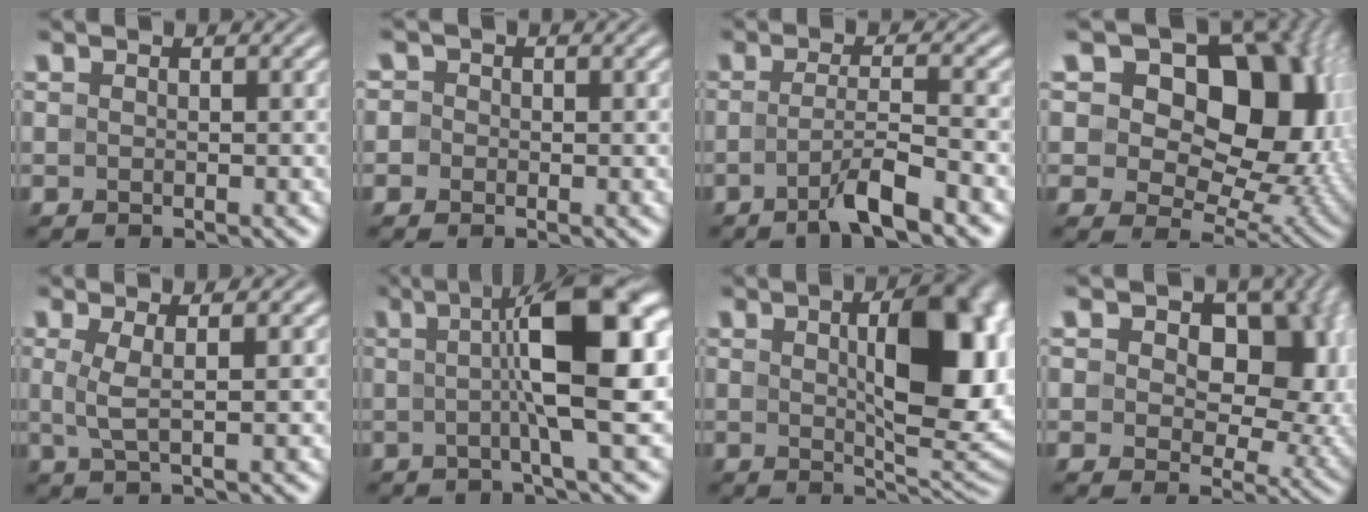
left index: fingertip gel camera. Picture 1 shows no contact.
{"total": 1.7, "force": [0.3, 1.6, 0.6], "torque": [0.003, 0.008, -0.016]}
{"total": 4.2, "force": [-2.1, 0.6, 3.6], "torque": [-0.061, 0.006, -0.049]}
{"total": 17.9, "force": [6.4, 11.4, 12.3], "torque": [-0.158, 0.043, 0.093]}
{"total": 2.5, "force": [0.4, 0.6, 2.4], "torque": [-0.049, -0.001, 0.007]}
{"total": 11.1, "force": [1.0, 2.4, 10.7], "torque": [-0.133, 0.019, 0.010]}
{"total": 11.1, "force": [1.6, 4.5, 10.0], "torque": [-0.132, 0.001, 0.031]}
{"total": 11.2, "force": [2.7, 7.6, 7.8], "torque": [-0.089, 0.011, 0.032]}